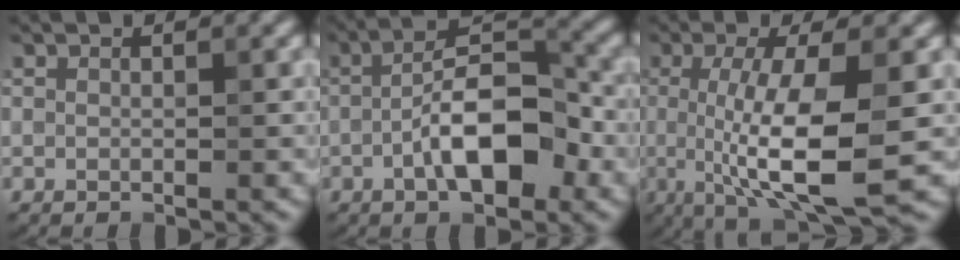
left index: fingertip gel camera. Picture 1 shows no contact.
{"total": 7.6, "force": [-2.4, 3.1, 6.5], "torque": [-0.105, 0.016, -0.045]}
{"total": 8.9, "force": [-0.8, 2.4, 8.5], "torque": [-0.147, -0.018, -0.011]}